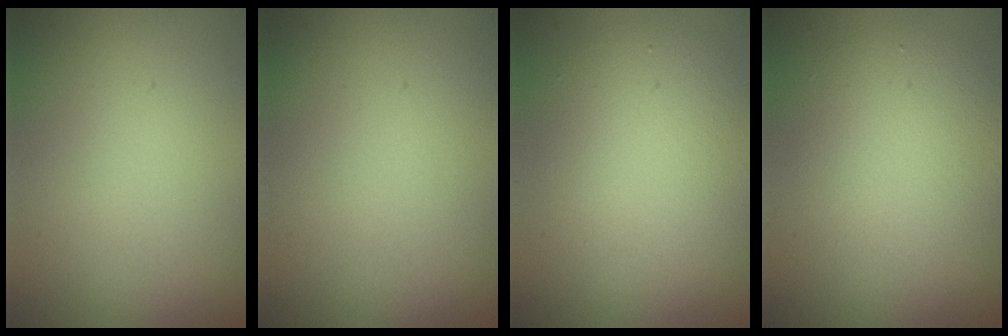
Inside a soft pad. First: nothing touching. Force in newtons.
{"total": 0.0}
{"total": 5.6, "press": 5.6, "slide": 0.5}
{"total": 4.8, "press": 4.8, "slide": 0.3}